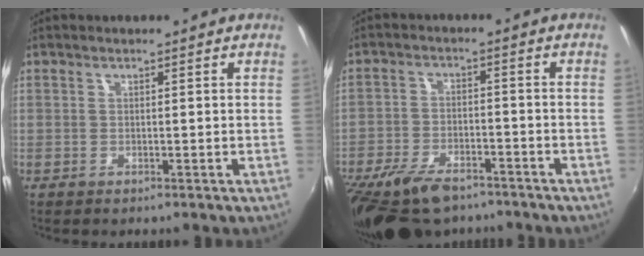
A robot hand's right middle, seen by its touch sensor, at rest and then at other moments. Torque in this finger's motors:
{"motor_torque": [1.07, -1.07, 0.27, 0.21]}